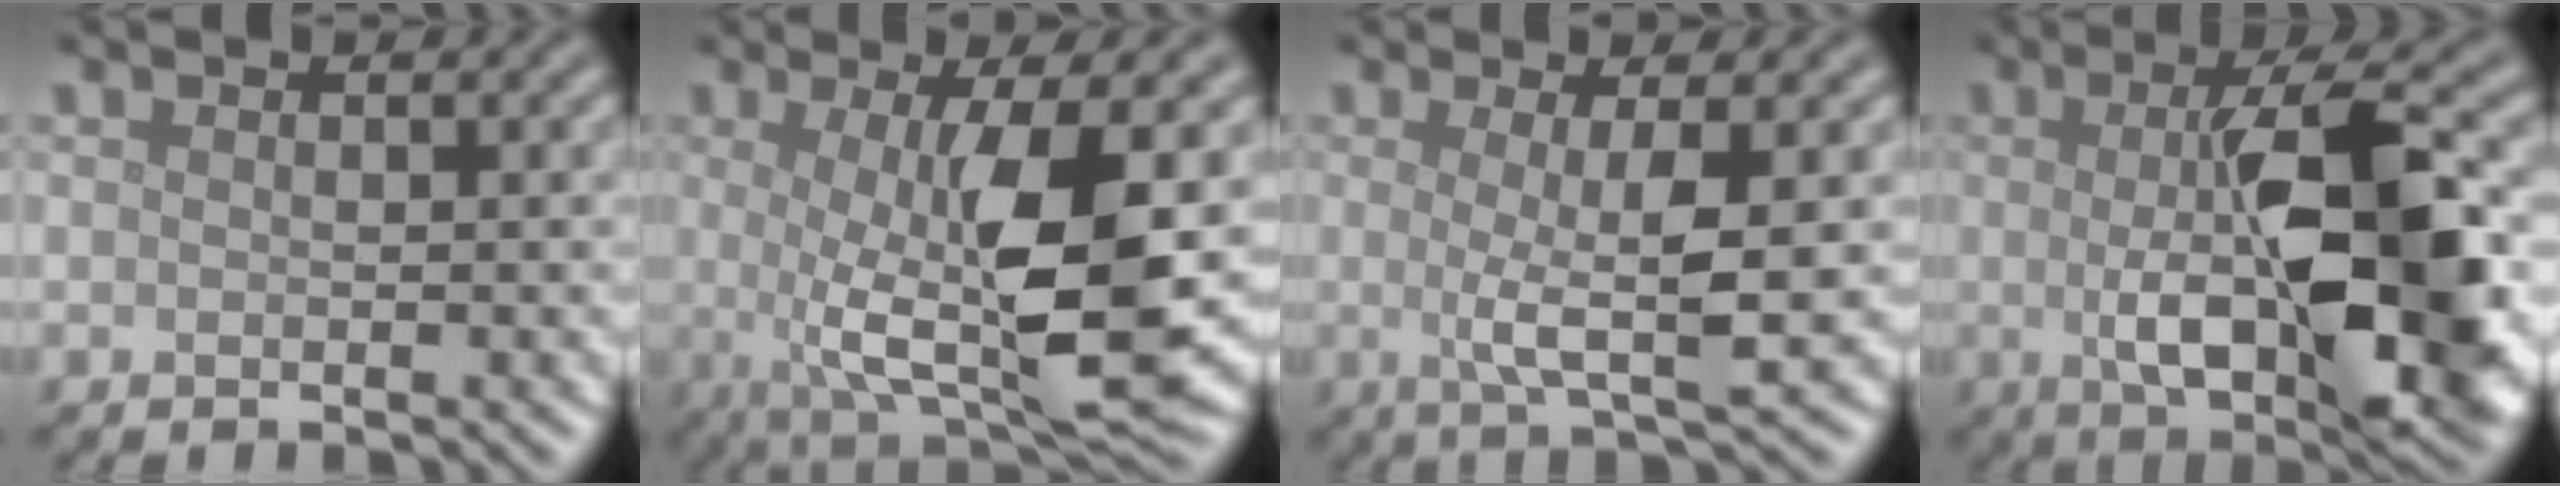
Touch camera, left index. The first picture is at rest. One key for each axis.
{"total": 9.5, "fx": 0.1, "fy": 2.3, "fz": 9.2, "tx": -0.153, "ty": -0.016, "tz": 0.009}
{"total": 4.3, "fx": 0.2, "fy": 0.7, "fz": 4.3, "tx": -0.073, "ty": -0.005, "tz": 0.001}
{"total": 12.5, "fx": -0.3, "fy": 4.0, "fz": 11.9, "tx": -0.183, "ty": -0.010, "tz": -0.005}